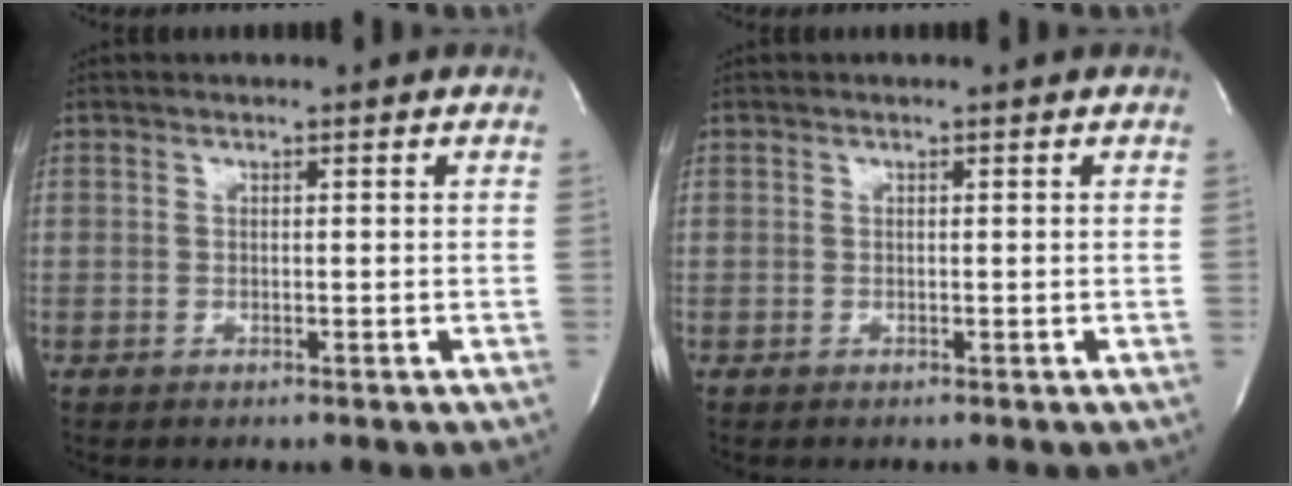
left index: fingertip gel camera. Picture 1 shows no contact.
{"total": 0.0}